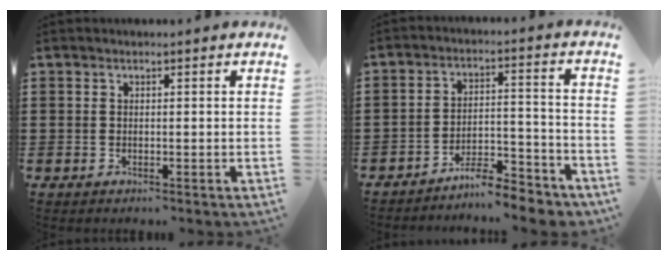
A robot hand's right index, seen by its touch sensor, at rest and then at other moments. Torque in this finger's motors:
{"motor_torque": [1.09, 1.04, 0.19, 0.01]}